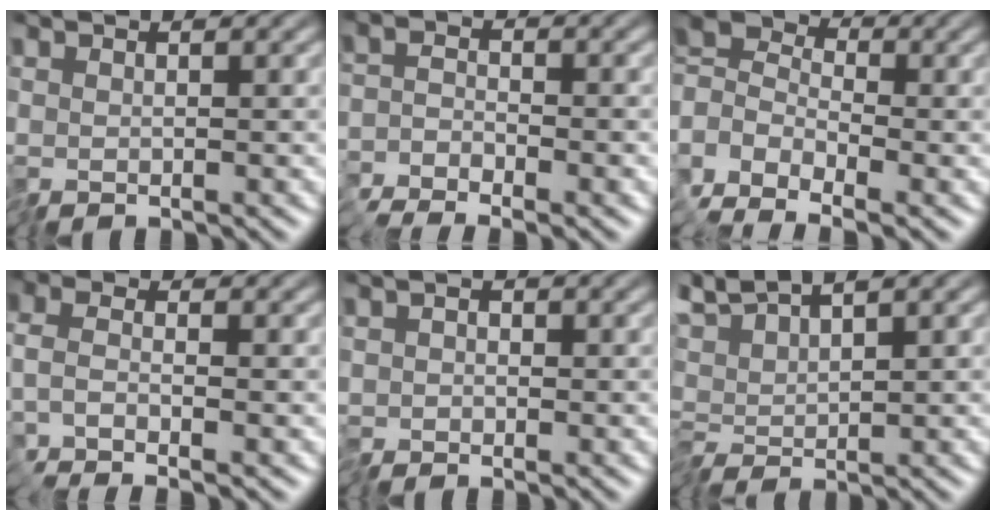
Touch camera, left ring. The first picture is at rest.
{"total": 1.6, "force": [-1.5, 0.0, -0.3], "torque": [0.008, 0.005, -0.038]}
{"total": 3.8, "force": [-3.2, 1.7, 1.2], "torque": [-0.027, 0.007, -0.085]}
{"total": 1.4, "force": [-1.0, 0.1, 1.0], "torque": [-0.027, 0.001, -0.028]}
{"total": 1.5, "force": [-0.5, 1.2, 0.9], "torque": [-0.020, -0.001, -0.016]}
{"total": 2.9, "force": [2.3, 0.1, 1.8], "torque": [-0.049, 0.012, 0.040]}